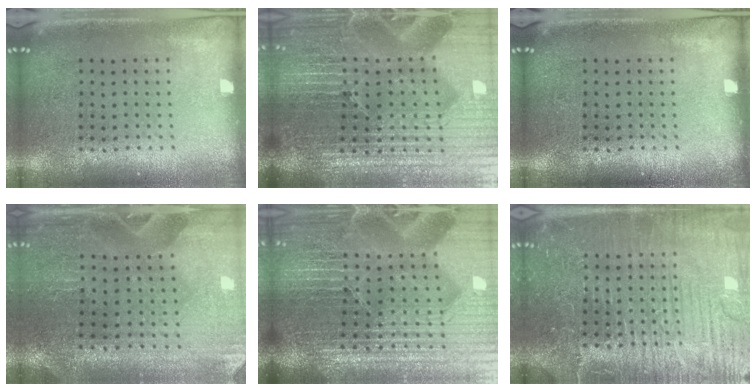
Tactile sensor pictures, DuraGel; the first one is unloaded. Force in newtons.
{"total": 7.2, "press": 6.3, "slide": 3.5}
{"total": 0.0}
{"total": 0.6, "press": 0.6, "slide": 0.0}
{"total": 7.0, "press": 6.1, "slide": 3.4}
{"total": 4.7, "press": 4.7, "slide": 0.6}